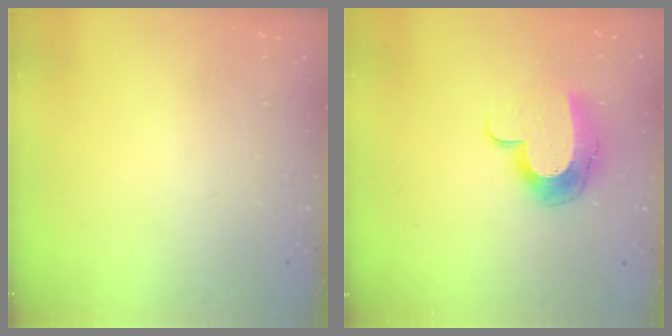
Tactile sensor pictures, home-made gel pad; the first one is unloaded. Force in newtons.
{"total": 11.3, "press": 11.3, "slide": 0.2}